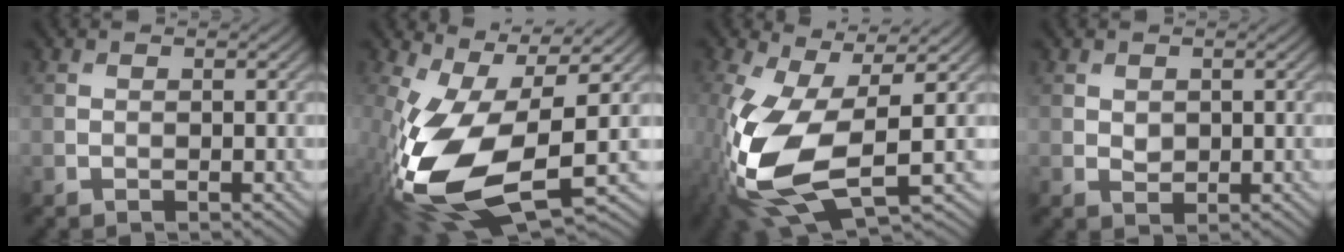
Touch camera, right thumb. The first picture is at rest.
{"total": 17.8, "force": [-4.1, 8.0, 15.3], "torque": [-0.346, -0.035, -0.067]}
{"total": 15.5, "force": [-2.7, 7.1, 13.5], "torque": [-0.342, -0.034, -0.041]}
{"total": 1.3, "force": [0.4, 1.1, 0.6], "torque": [-0.016, -0.005, 0.011]}